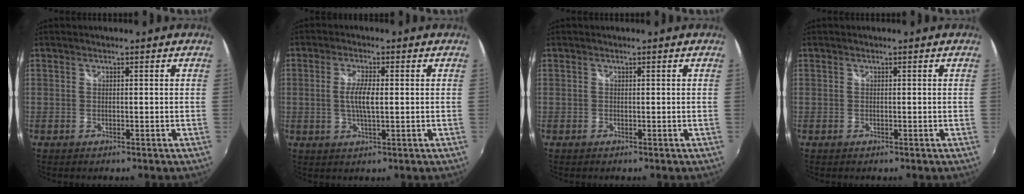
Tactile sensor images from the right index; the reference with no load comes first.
{"total": 4.6, "force": [0.1, 1.0, 4.5], "torque": [-0.087, -0.002, 0.002]}
{"total": 0.0}
{"total": 0.0}